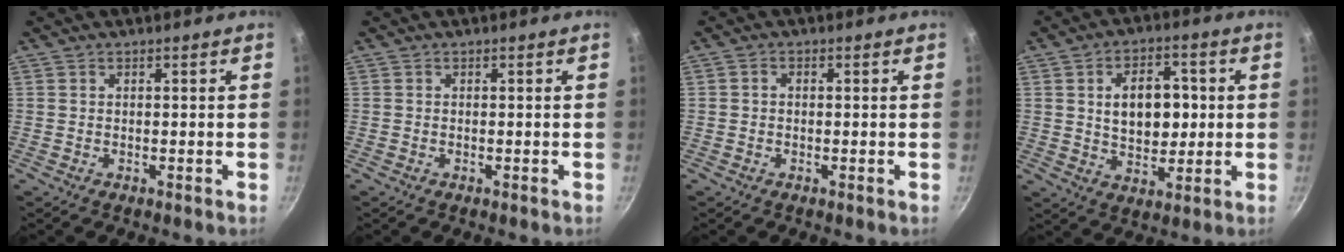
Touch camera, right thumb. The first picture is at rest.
{"total": 0.0}
{"total": 1.0, "force": [-0.2, 0.8, 0.6], "torque": [-0.010, 0.006, -0.004]}
{"total": 11.3, "force": [1.4, 7.4, 8.4], "torque": [-0.096, 0.002, 0.025]}